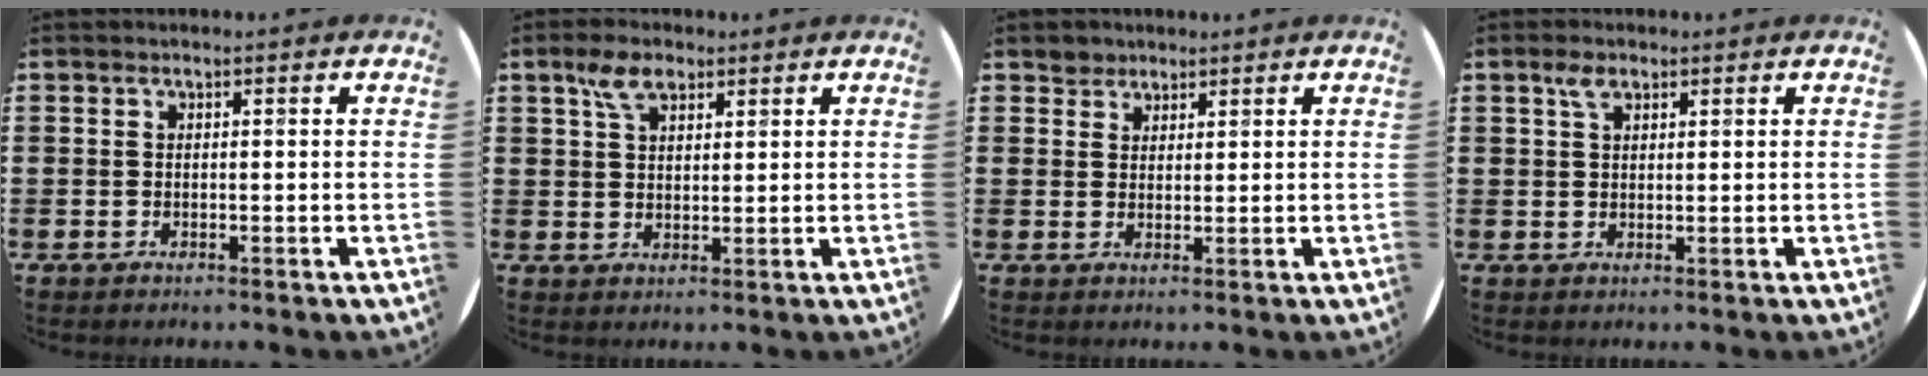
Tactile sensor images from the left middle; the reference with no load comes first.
{"total": 4.4, "force": [2.9, 2.2, 2.4], "torque": [-0.046, 0.006, 0.051]}
{"total": 2.2, "force": [1.9, 1.1, -0.3], "torque": [0.010, 0.001, 0.037]}
{"total": 2.3, "force": [1.5, 1.2, 1.2], "torque": [-0.020, 0.003, 0.026]}